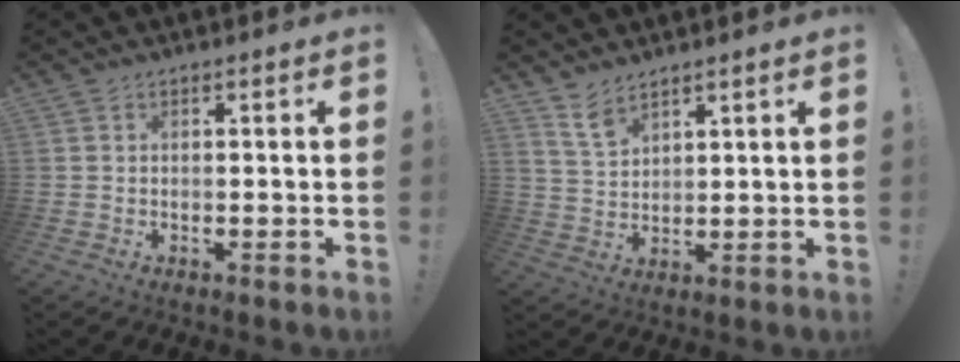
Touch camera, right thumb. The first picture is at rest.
{"total": 6.4, "force": [5.0, 2.7, 2.9], "torque": [-0.048, -0.030, 0.093]}